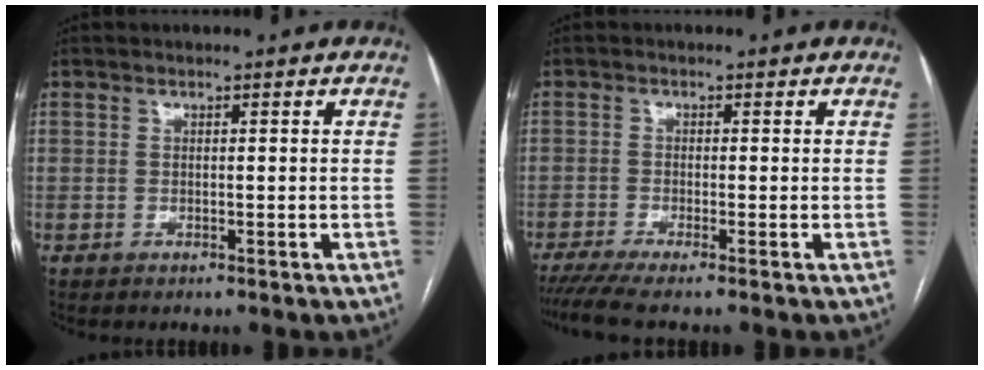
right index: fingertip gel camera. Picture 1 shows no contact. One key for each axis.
{"total": 4.9, "fx": -3.8, "fy": -0.3, "fz": 3.1, "tx": -0.052, "ty": -0.011, "tz": -0.068}